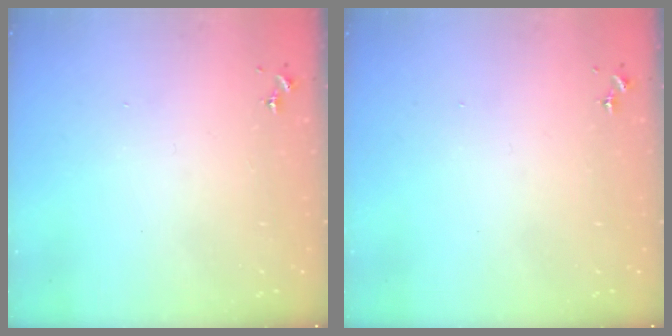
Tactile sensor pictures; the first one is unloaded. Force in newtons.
{"total": 0.0}